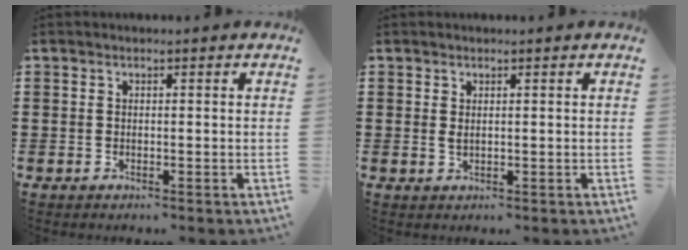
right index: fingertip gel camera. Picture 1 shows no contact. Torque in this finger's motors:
{"motor_torque": [-0.38, 1.76, 0.01, 0.00]}